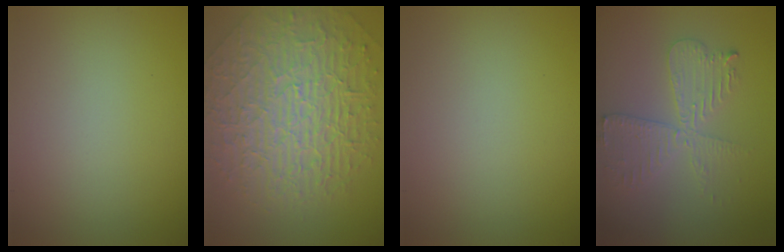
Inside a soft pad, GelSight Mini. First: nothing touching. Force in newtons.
{"total": 10.2, "press": 6.7, "slide": 7.6}
{"total": 0.0}
{"total": 4.1, "press": 3.5, "slide": 2.2}